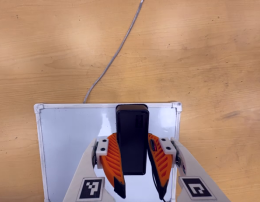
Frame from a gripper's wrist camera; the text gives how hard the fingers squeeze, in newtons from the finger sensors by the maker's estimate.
{"total": 8.4, "left": 6.9, "right": 10.0}